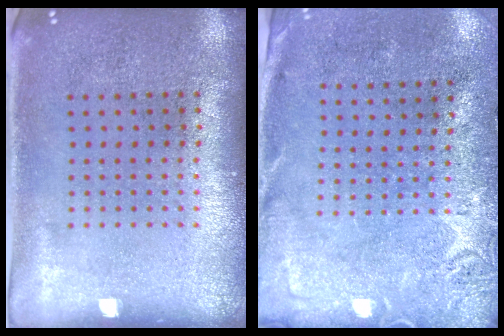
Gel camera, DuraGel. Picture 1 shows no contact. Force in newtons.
{"total": 2.7, "press": 2.2, "slide": 1.6}